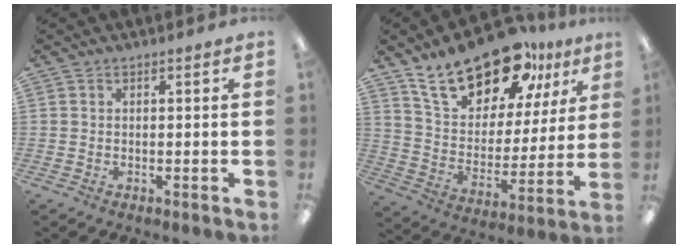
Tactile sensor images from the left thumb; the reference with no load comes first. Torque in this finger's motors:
{"motor_torque": [0.60, 0.62, 1.59, -1.18, 0.23]}